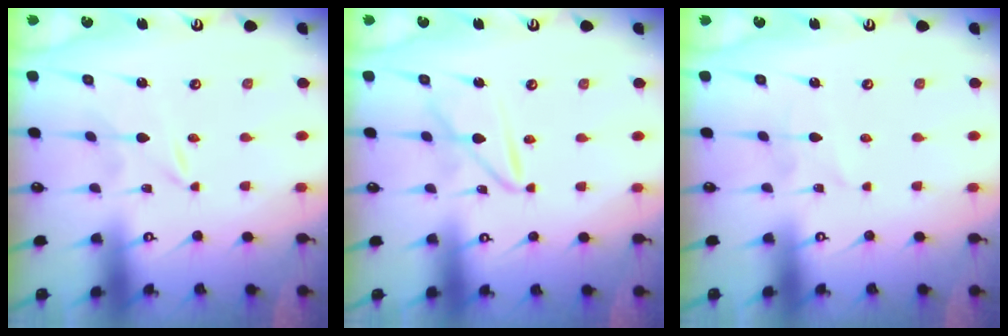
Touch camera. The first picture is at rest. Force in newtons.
{"total": 7.7, "press": 7.7, "slide": 0.7}
{"total": 1.7, "press": 1.6, "slide": 0.2}